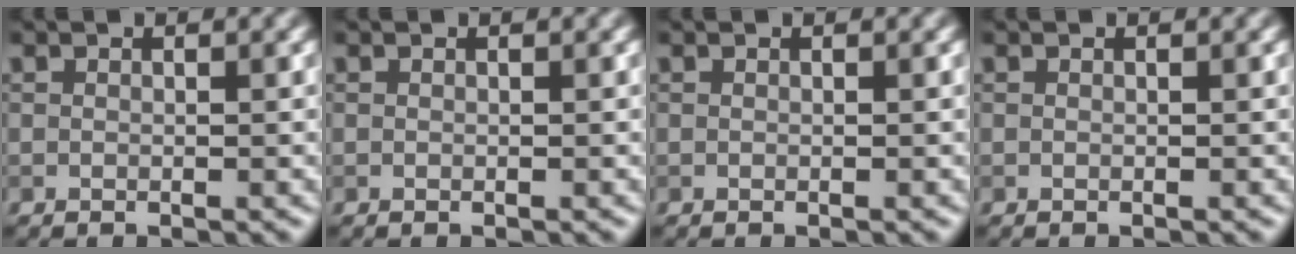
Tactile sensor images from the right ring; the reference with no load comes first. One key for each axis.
{"total": 0.0}
{"total": 0.0}
{"total": 0.0}